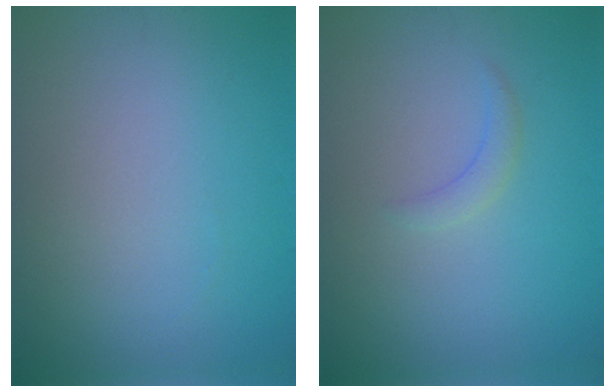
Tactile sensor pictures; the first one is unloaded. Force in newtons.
{"total": 1.2, "press": 1.2, "slide": 0.2}